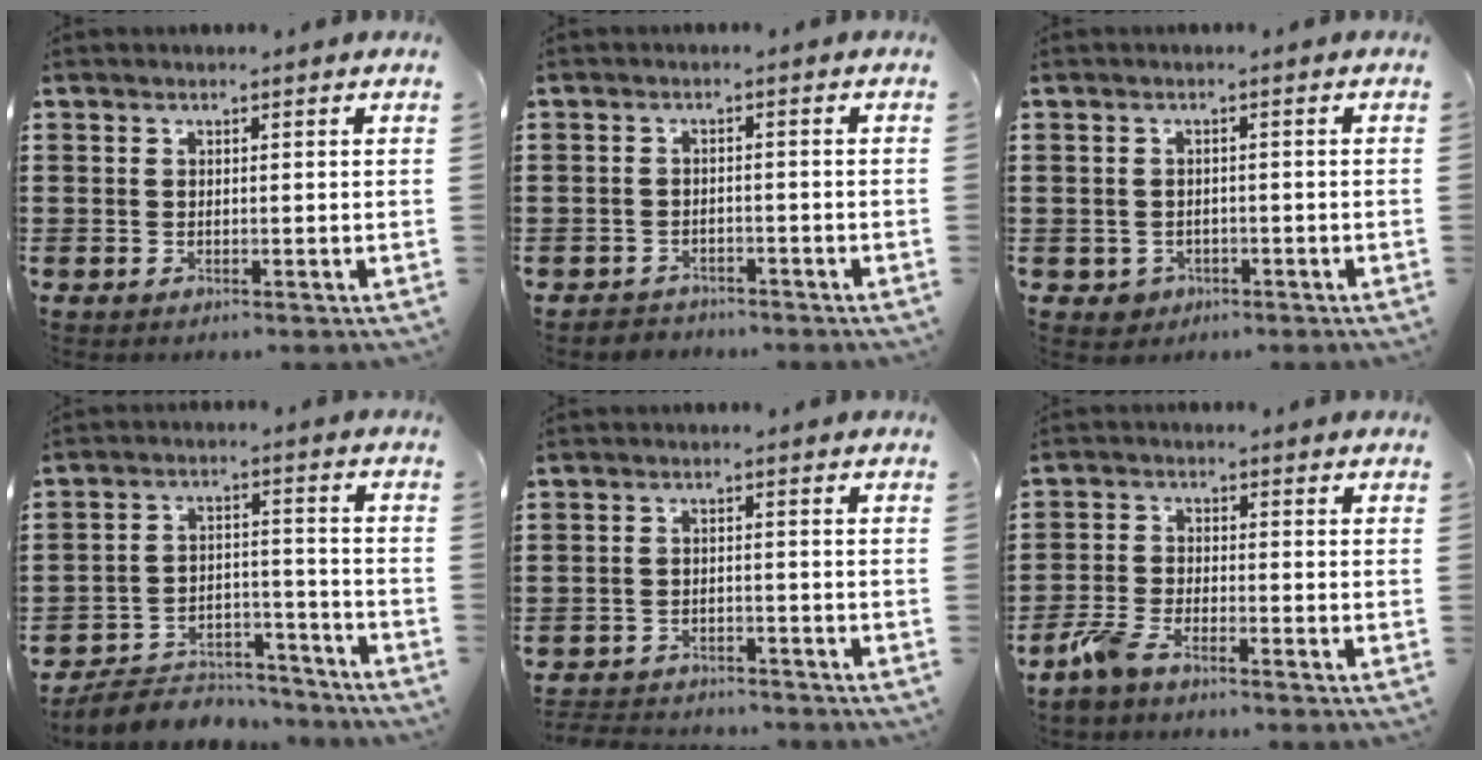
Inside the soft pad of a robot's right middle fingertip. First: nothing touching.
{"total": 1.4, "force": [-1.3, 0.0, -0.5], "torque": [0.007, 0.002, -0.032]}
{"total": 0.5, "force": [-0.2, 0.5, 0.0], "torque": [-0.001, 0.001, -0.007]}
{"total": 5.8, "force": [-5.7, 1.1, 0.7], "torque": [-0.009, 0.020, -0.112]}
{"total": 2.3, "force": [-2.3, -0.1, -0.3], "torque": [0.003, -0.004, -0.051]}
{"total": 4.5, "force": [-3.6, 1.0, 2.5], "torque": [-0.076, -0.004, -0.077]}